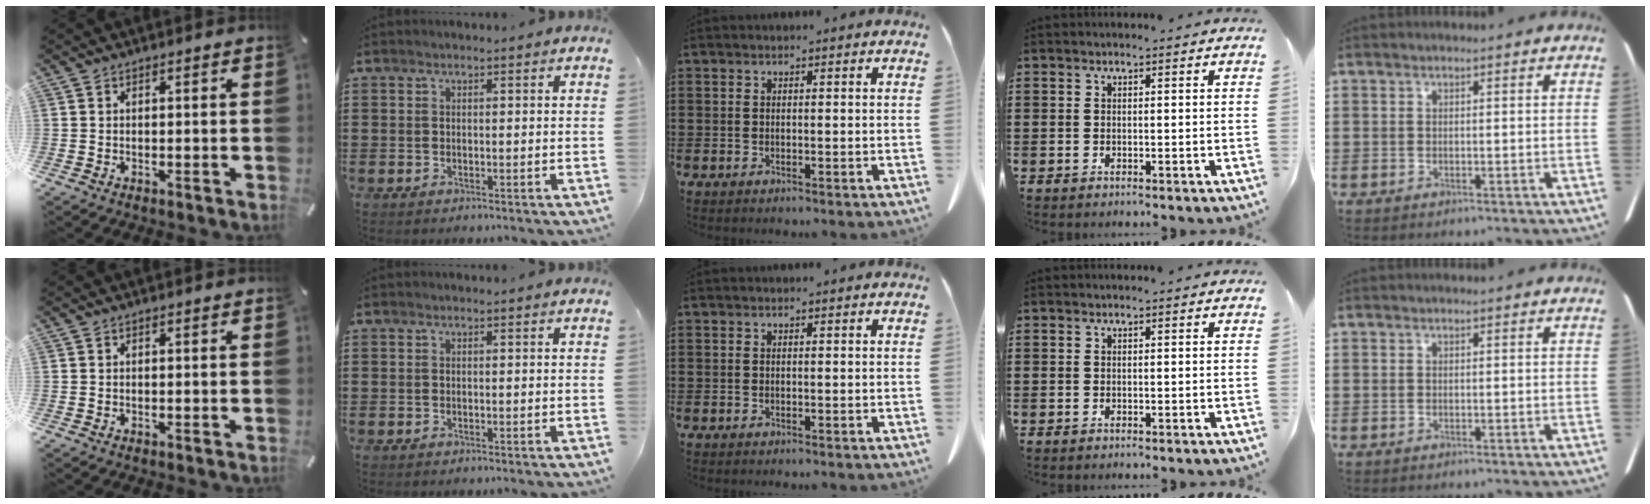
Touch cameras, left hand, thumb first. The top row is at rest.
{}